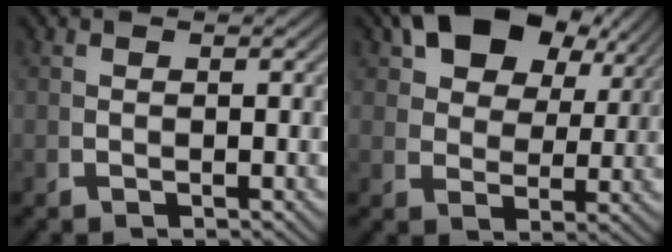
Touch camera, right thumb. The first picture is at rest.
{"total": 9.6, "force": [5.9, 4.9, 5.8], "torque": [-0.108, 0.005, 0.104]}